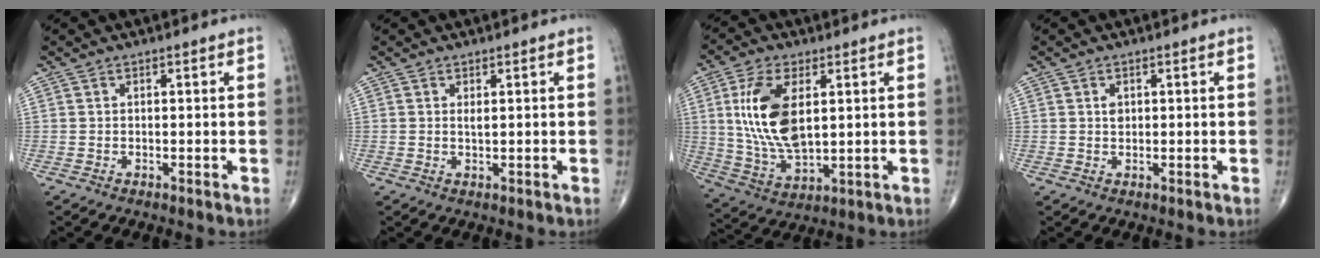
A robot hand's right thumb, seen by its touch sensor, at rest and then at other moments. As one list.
[{"total": 0.8, "force": [0.4, 0.2, 0.7], "torque": [-0.013, -0.002, 0.007]}, {"total": 14.5, "force": [3.1, 7.3, 12.2], "torque": [-0.239, -0.016, 0.068]}, {"total": 1.4, "force": [0.4, 1.0, 0.9], "torque": [-0.009, -0.002, 0.007]}]